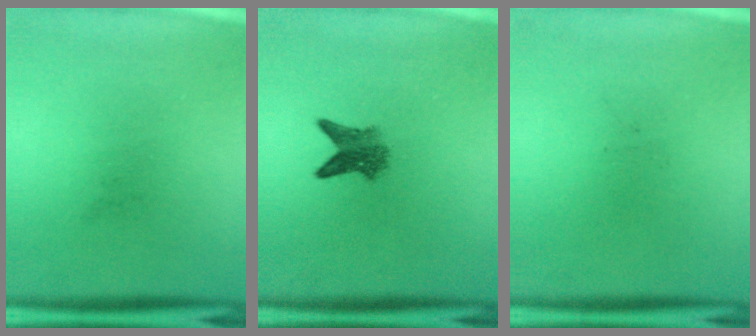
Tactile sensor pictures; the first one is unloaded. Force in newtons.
{"total": 3.6}
{"total": 0.0}